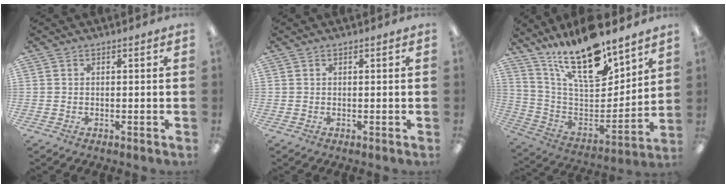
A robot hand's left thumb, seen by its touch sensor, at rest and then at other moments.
{"total": 0.0}
{"total": 21.8, "force": [16.4, 7.2, 12.4], "torque": [-0.217, -0.106, 0.283]}